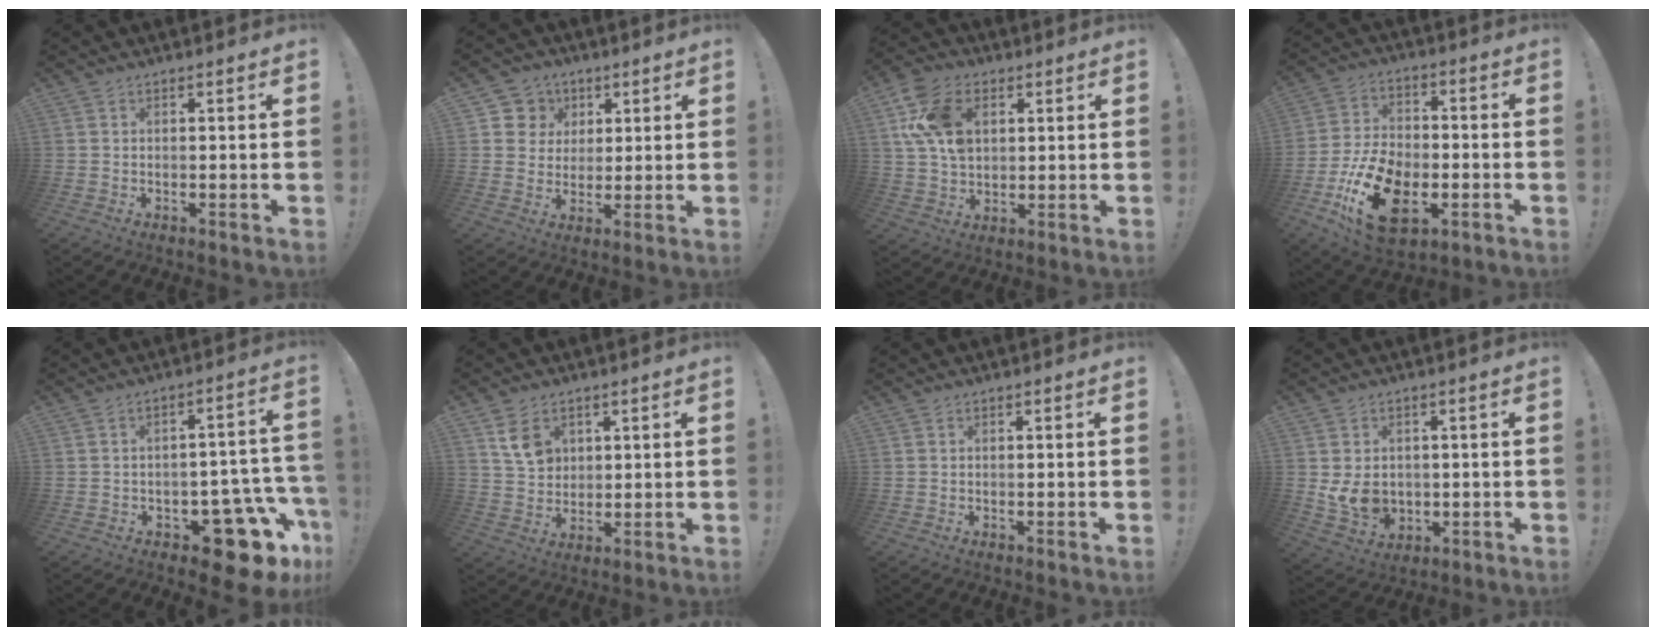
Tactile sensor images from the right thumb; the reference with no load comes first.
{"total": 8.1, "force": [2.6, 7.6, 1.2], "torque": [-0.011, -0.019, 0.054]}
{"total": 16.1, "force": [5.1, 11.5, 10.0], "torque": [-0.180, -0.006, 0.102]}
{"total": 19.7, "force": [-7.5, 12.2, 13.5], "torque": [-0.256, 0.046, -0.120]}
{"total": 15.7, "force": [-7.4, 8.0, 11.4], "torque": [-0.096, 0.050, -0.106]}
{"total": 8.3, "force": [3.8, 6.5, 3.5], "torque": [-0.042, -0.017, 0.074]}
{"total": 0.0}
{"total": 8.3, "force": [-0.4, 6.9, 4.6], "torque": [-0.095, 0.000, -0.004]}